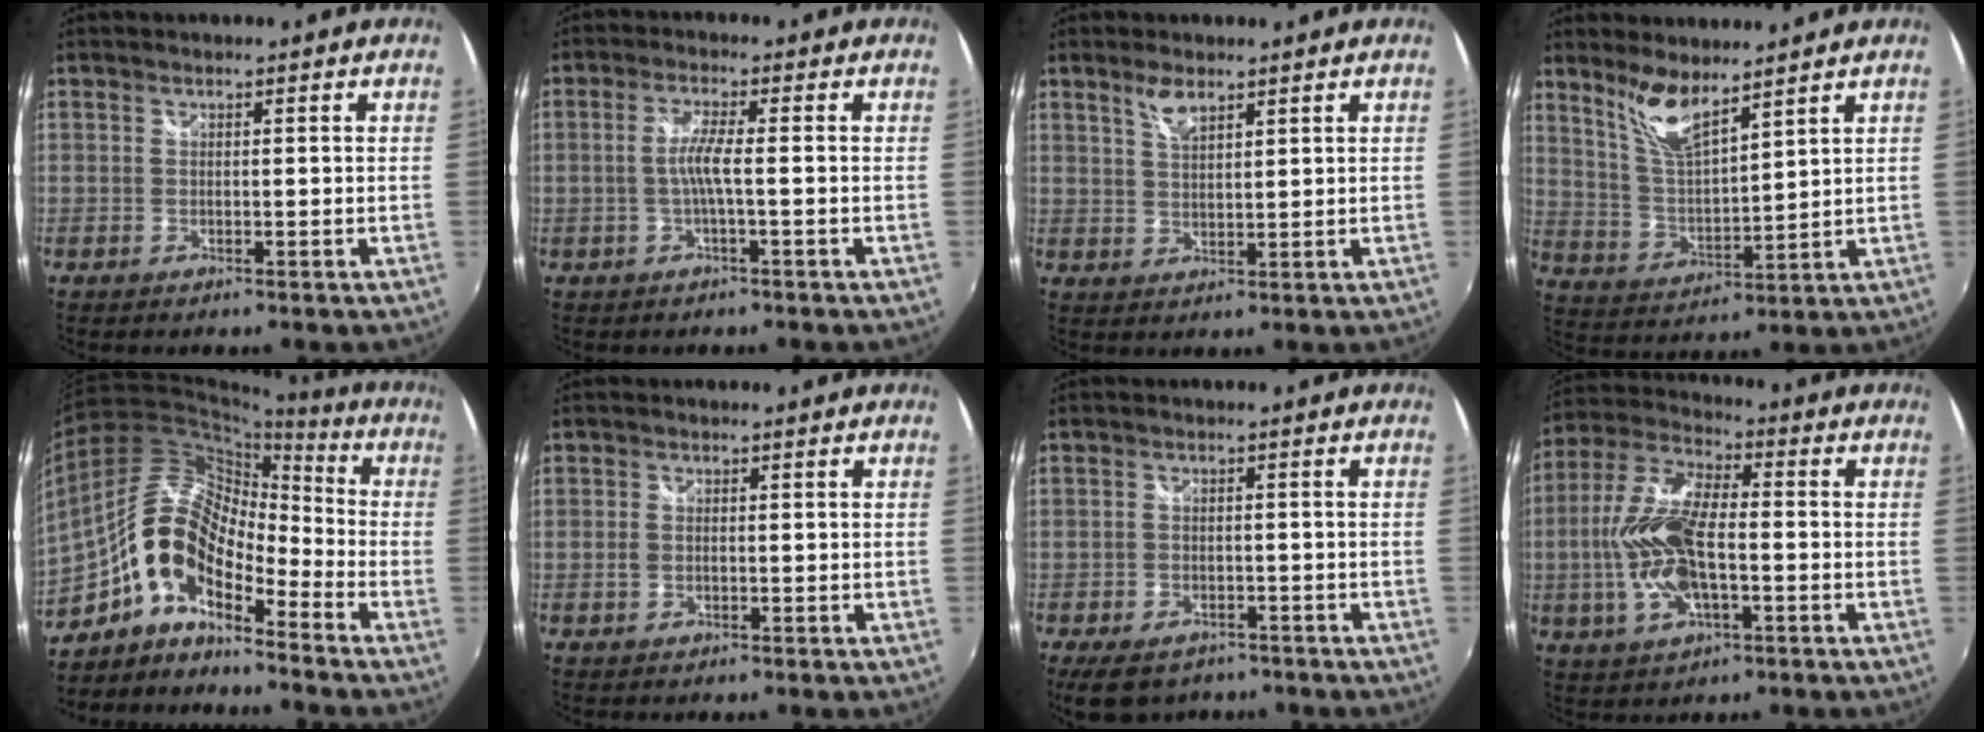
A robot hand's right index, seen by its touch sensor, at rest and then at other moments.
{"total": 3.5, "force": [-0.9, -0.4, 3.3], "torque": [-0.071, 0.001, -0.015]}
{"total": 3.9, "force": [2.7, 1.3, 2.4], "torque": [-0.042, 0.001, 0.050]}
{"total": 8.7, "force": [6.7, 1.8, 5.3], "torque": [-0.102, -0.007, 0.139]}
{"total": 13.3, "force": [-7.3, 6.0, 9.4], "torque": [-0.170, 0.020, -0.154]}
{"total": 1.7, "force": [-0.4, 1.1, 1.2], "torque": [-0.024, -0.002, -0.007]}
{"total": 8.6, "force": [-6.0, 4.8, 3.7], "torque": [-0.085, -0.010, -0.085]}
{"total": 14.7, "force": [-2.3, 6.5, 13.0], "torque": [-0.273, 0.004, -0.046]}